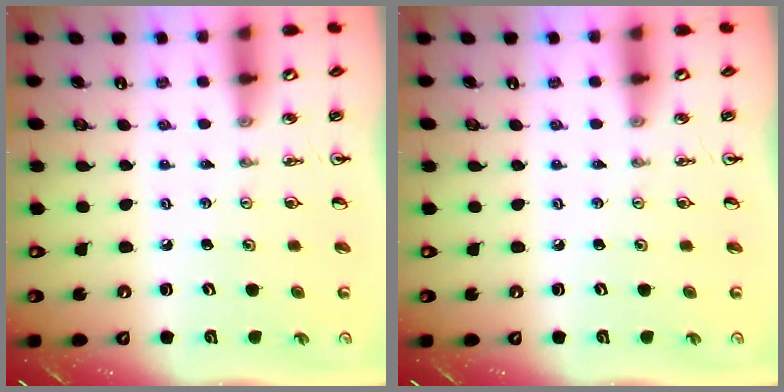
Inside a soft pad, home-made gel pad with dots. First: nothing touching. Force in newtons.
{"total": 0.0}